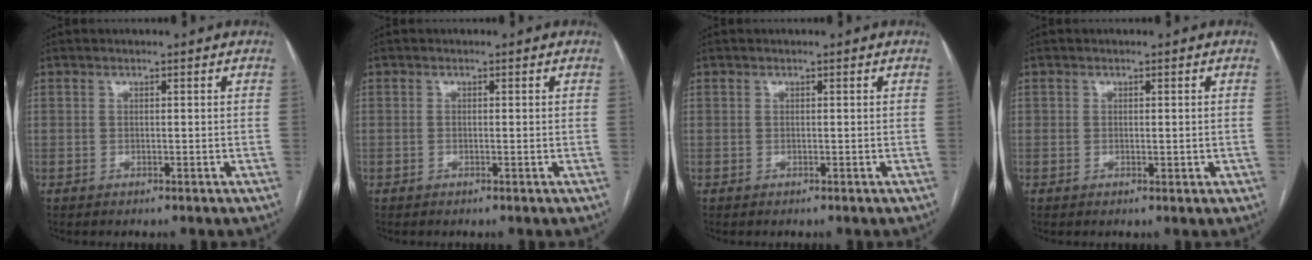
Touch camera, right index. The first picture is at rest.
{"total": 0.0}
{"total": 0.0}
{"total": 1.2, "force": [-0.1, 0.7, 0.9], "torque": [-0.010, -0.001, 0.004]}